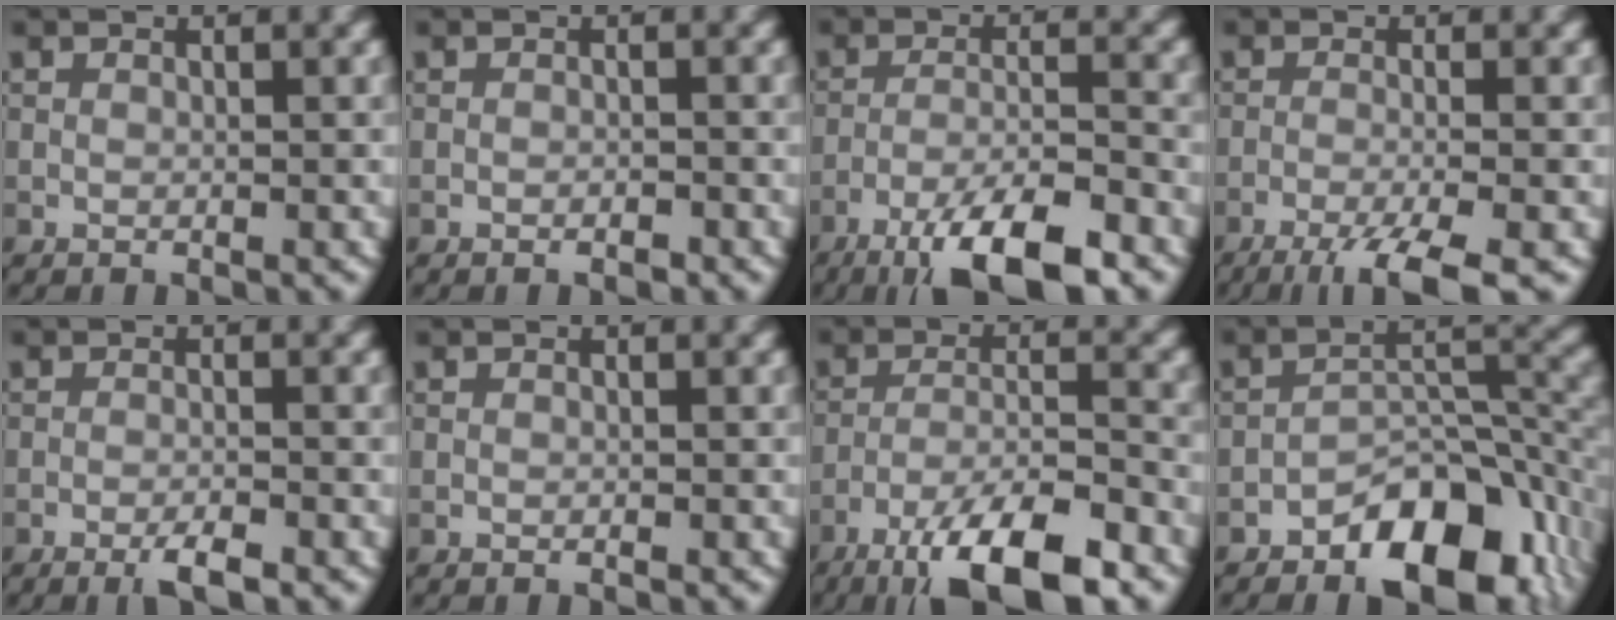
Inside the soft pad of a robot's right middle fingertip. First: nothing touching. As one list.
[{"total": 0.8, "force": [-0.5, 0.3, 0.6], "torque": [-0.007, 0.000, -0.008]}, {"total": 8.5, "force": [-5.7, 1.8, 6.0], "torque": [-0.100, 0.003, -0.101]}, {"total": 6.0, "force": [-3.9, 1.1, 4.5], "torque": [-0.063, -0.003, -0.074]}, {"total": 2.4, "force": [-1.6, 0.3, 1.8], "torque": [-0.032, 0.000, -0.032]}, {"total": 0.0}, {"total": 9.9, "force": [-6.6, 2.3, 7.0], "torque": [-0.119, 0.001, -0.119]}, {"total": 9.7, "force": [-5.3, 4.7, 6.5], "torque": [-0.082, 0.003, -0.084]}]